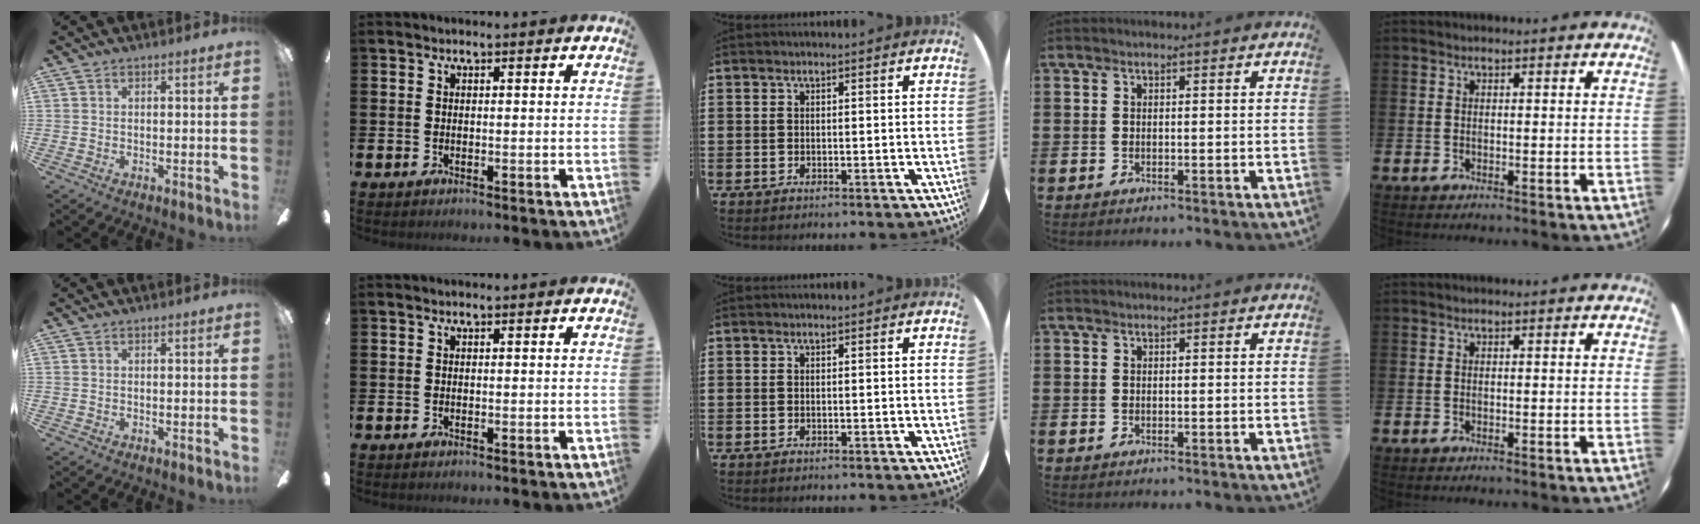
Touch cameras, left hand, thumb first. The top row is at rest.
{}